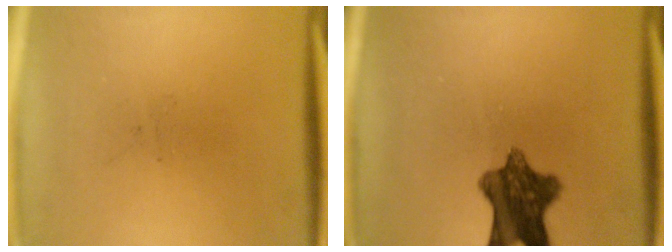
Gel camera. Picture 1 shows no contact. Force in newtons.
{"total": 9.3}